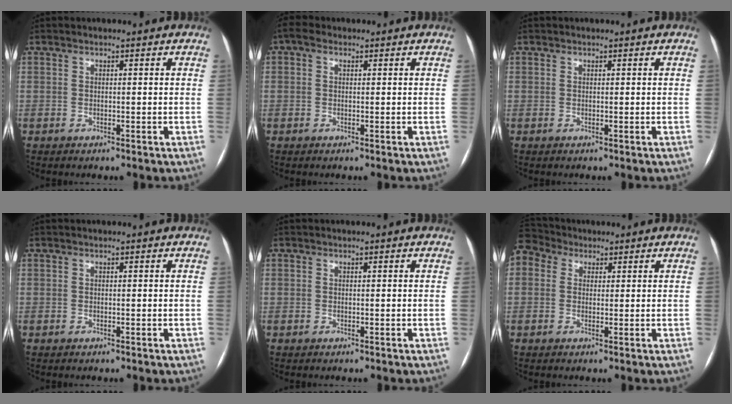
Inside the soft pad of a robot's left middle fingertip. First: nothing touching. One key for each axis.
{"total": 1.7, "fx": 0.6, "fy": 1.2, "fz": 1.0, "tx": -0.028, "ty": 0.019, "tz": 0.010}
{"total": 0.0}
{"total": 0.0}
{"total": 0.0}
{"total": 5.1, "fx": 3.2, "fy": 3.7, "fz": 1.5, "tx": -0.039, "ty": 0.039, "tz": 0.065}